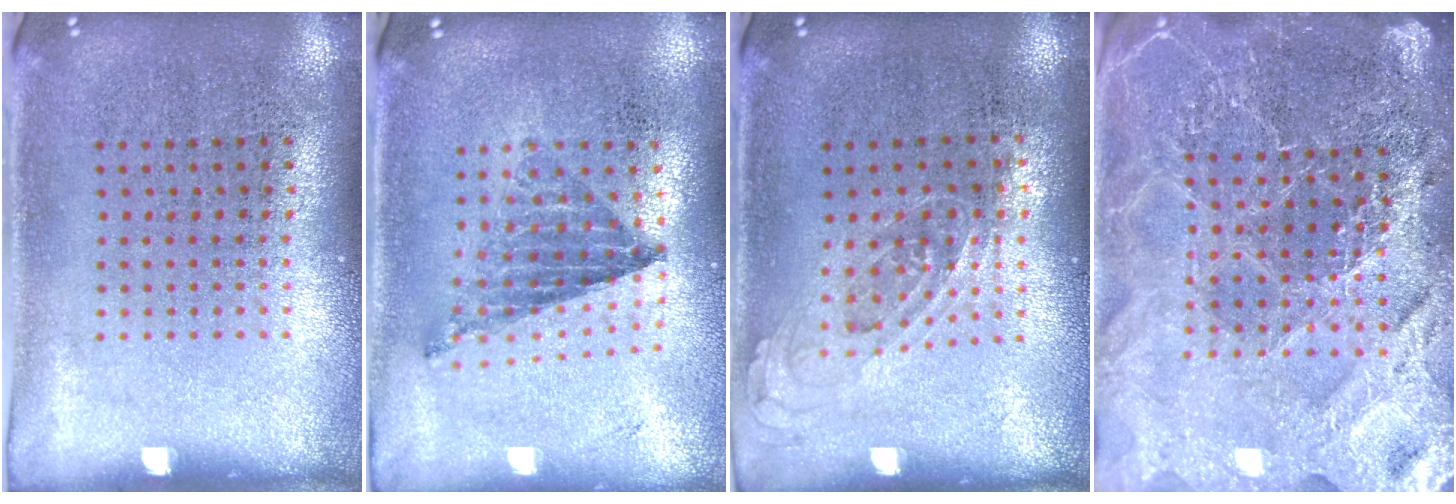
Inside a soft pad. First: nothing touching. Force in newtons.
{"total": 0.5, "press": 0.5, "slide": 0.1}
{"total": 0.7, "press": 0.6, "slide": 0.3}
{"total": 4.7, "press": 4.3, "slide": 1.9}